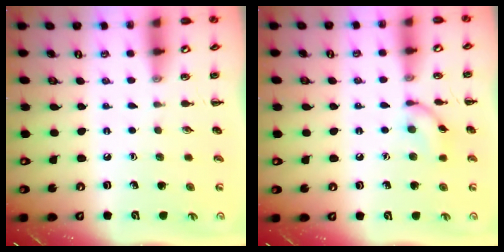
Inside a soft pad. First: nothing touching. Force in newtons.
{"total": 8.1, "press": 8.1, "slide": 0.2}